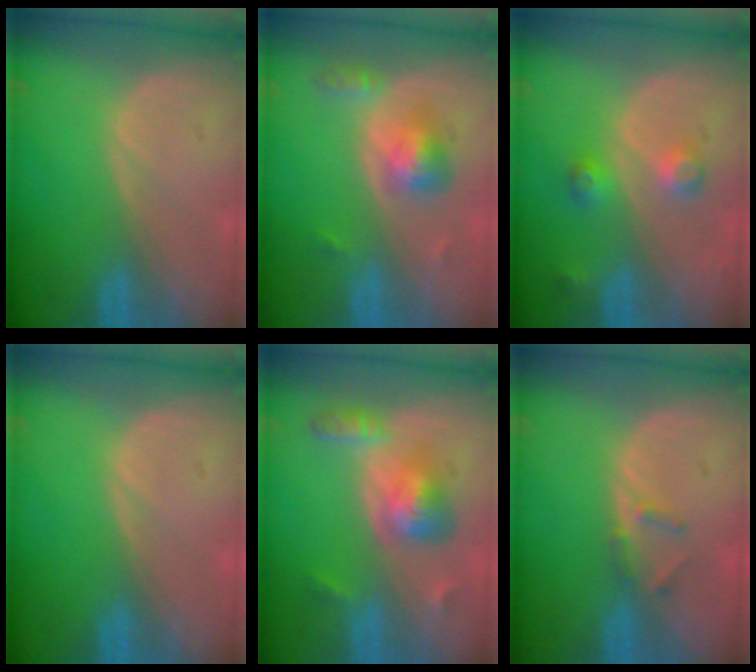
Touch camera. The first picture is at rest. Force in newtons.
{"total": 4.4, "press": 4.4, "slide": 0.2}
{"total": 3.7, "press": 3.7, "slide": 0.4}
{"total": 0.0}
{"total": 6.2, "press": 5.6, "slide": 2.8}
{"total": 1.9, "press": 1.7, "slide": 0.9}